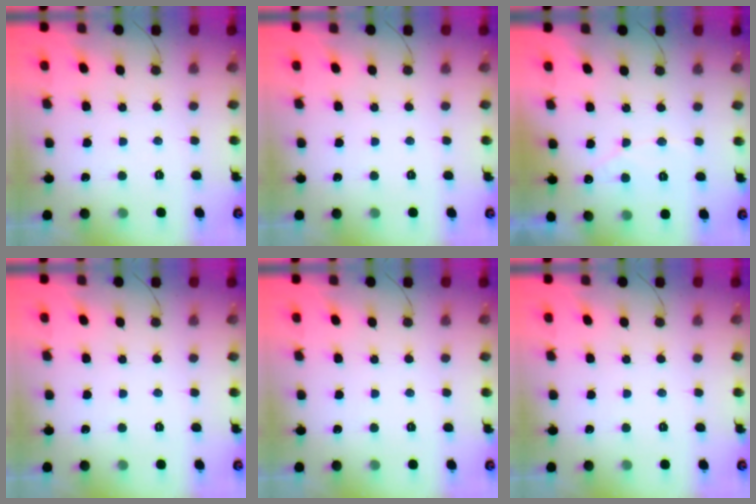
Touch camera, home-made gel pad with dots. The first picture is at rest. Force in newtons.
{"total": 0.0}
{"total": 4.4, "press": 4.3, "slide": 0.3}
{"total": 0.0}
{"total": 0.0}
{"total": 0.0}